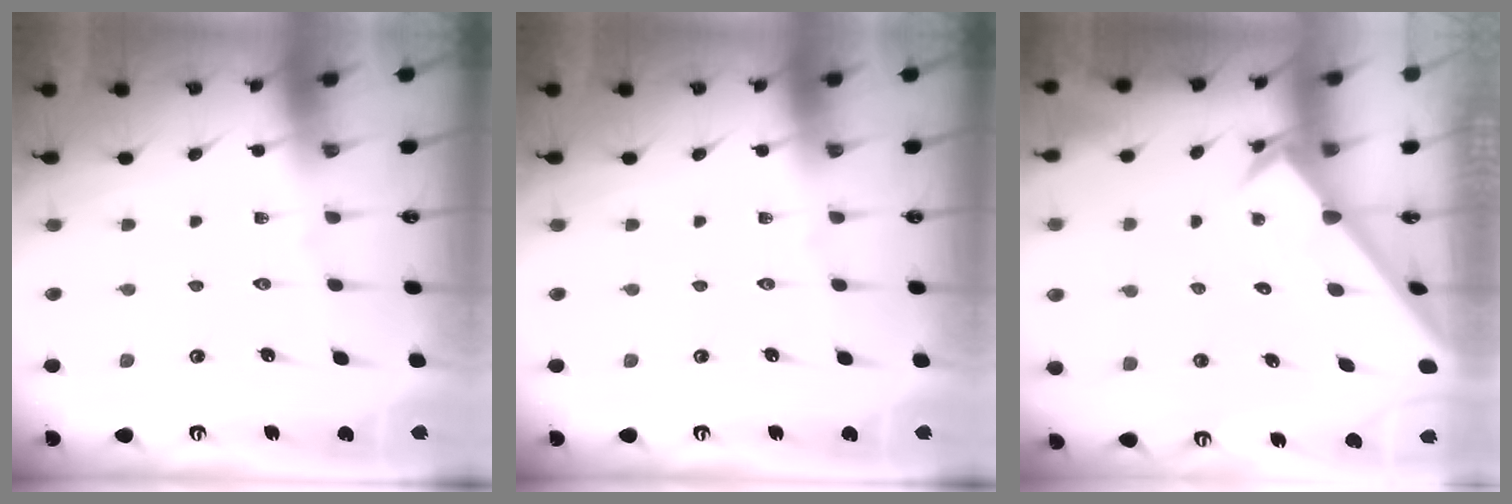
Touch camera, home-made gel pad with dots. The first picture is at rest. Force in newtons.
{"total": 0.0}
{"total": 2.4, "press": 2.4, "slide": 0.2}